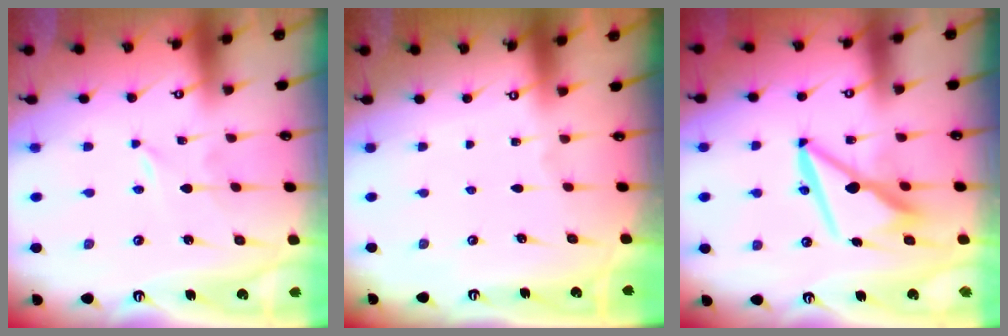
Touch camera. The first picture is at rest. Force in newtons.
{"total": 0.0}
{"total": 9.9, "press": 9.8, "slide": 1.0}